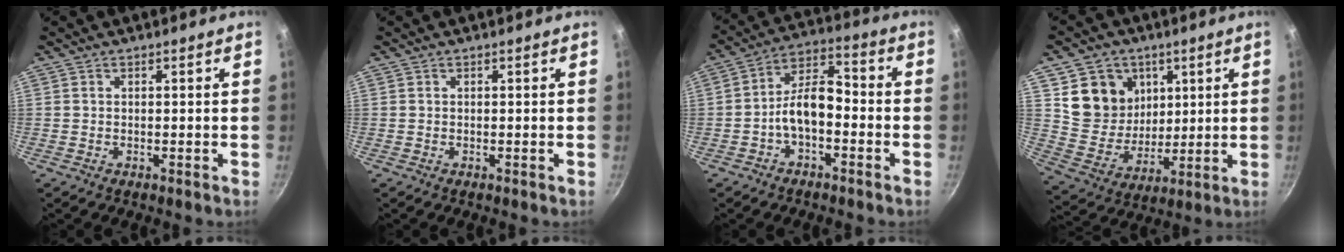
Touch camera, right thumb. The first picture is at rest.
{"total": 0.0}
{"total": 8.9, "force": [-3.0, 4.7, 6.9], "torque": [-0.106, 0.052, -0.061]}
{"total": 13.1, "force": [5.0, 11.3, 4.3], "torque": [-0.030, -0.033, 0.100]}